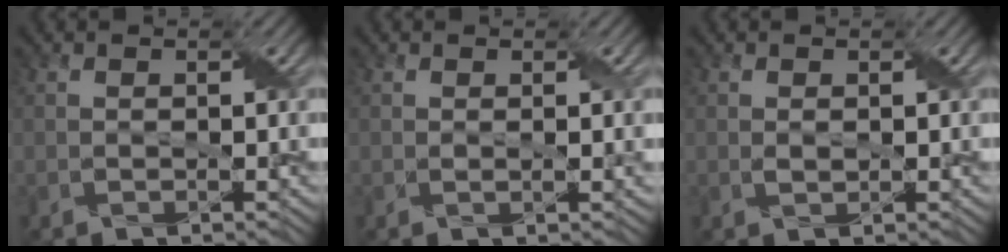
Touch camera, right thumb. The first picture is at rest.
{"total": 1.0, "force": [0.2, 0.1, 1.0], "torque": [-0.018, 0.001, 0.003]}
{"total": 0.9, "force": [0.1, 0.5, 0.7], "torque": [-0.015, 0.000, 0.004]}